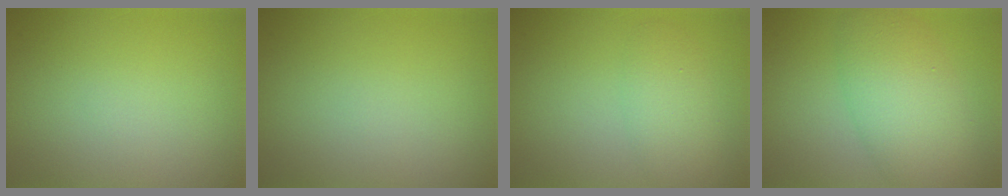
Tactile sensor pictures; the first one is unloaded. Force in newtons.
{"total": 0.0}
{"total": 2.8, "press": 2.8, "slide": 0.0}
{"total": 6.3, "press": 6.3, "slide": 0.4}